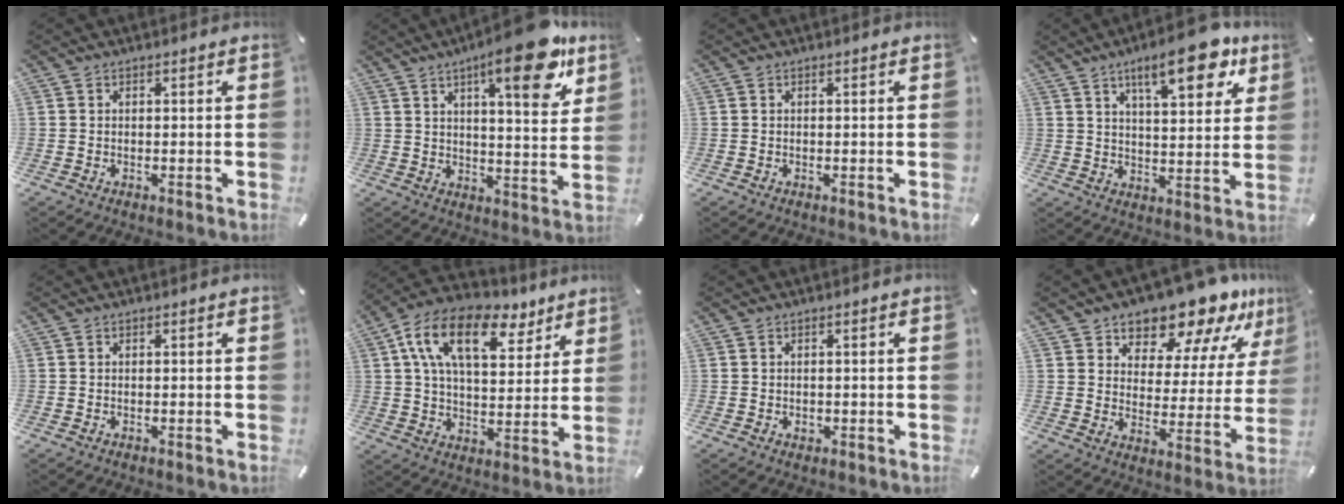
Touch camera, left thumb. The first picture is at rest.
{"total": 17.2, "force": [10.1, 4.9, 13.0], "torque": [-0.172, -0.053, 0.150]}
{"total": 0.0}
{"total": 15.2, "force": [8.9, 5.6, 11.0], "torque": [-0.149, -0.037, 0.140]}
{"total": 0.0}
{"total": 17.9, "force": [9.4, 9.7, 11.7], "torque": [-0.195, -0.033, 0.161]}
{"total": 0.9, "force": [-0.1, 0.7, 0.4], "torque": [-0.008, 0.003, -0.002]}
{"total": 14.1, "force": [12.4, 5.6, 3.9], "torque": [-0.060, -0.114, 0.209]}